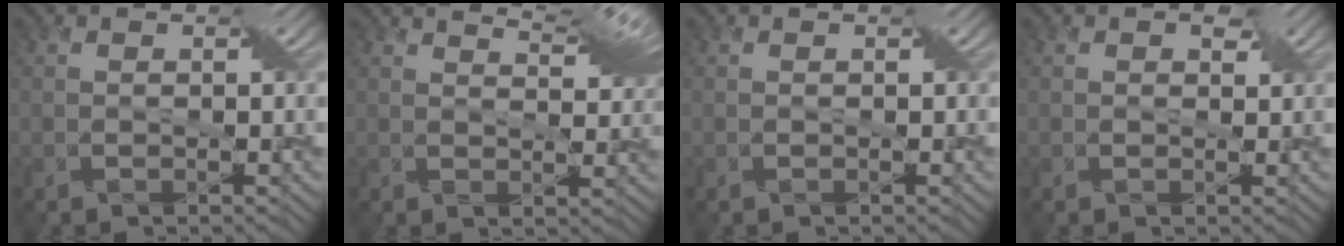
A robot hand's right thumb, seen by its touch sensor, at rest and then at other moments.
{"total": 6.2, "force": [5.4, 0.7, 3.0], "torque": [-0.074, 0.009, 0.081]}
{"total": 0.0}
{"total": 1.8, "force": [1.2, 1.1, 0.8], "torque": [-0.014, 0.005, 0.000]}